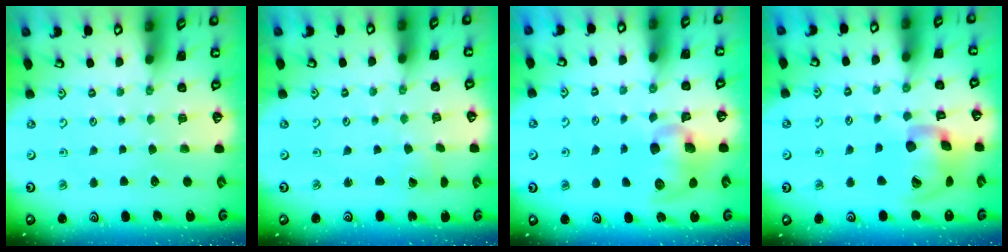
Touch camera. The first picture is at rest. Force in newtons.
{"total": 1.2, "press": 1.2, "slide": 0.1}
{"total": 10.8, "press": 10.6, "slide": 1.8}
{"total": 16.5, "press": 16.3, "slide": 2.7}